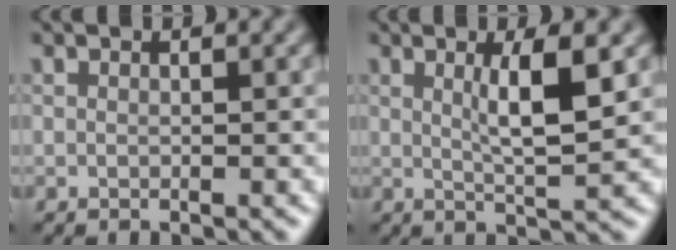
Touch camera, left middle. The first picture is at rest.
{"total": 4.4, "force": [1.1, 0.7, 4.2], "torque": [-0.069, -0.002, 0.020]}